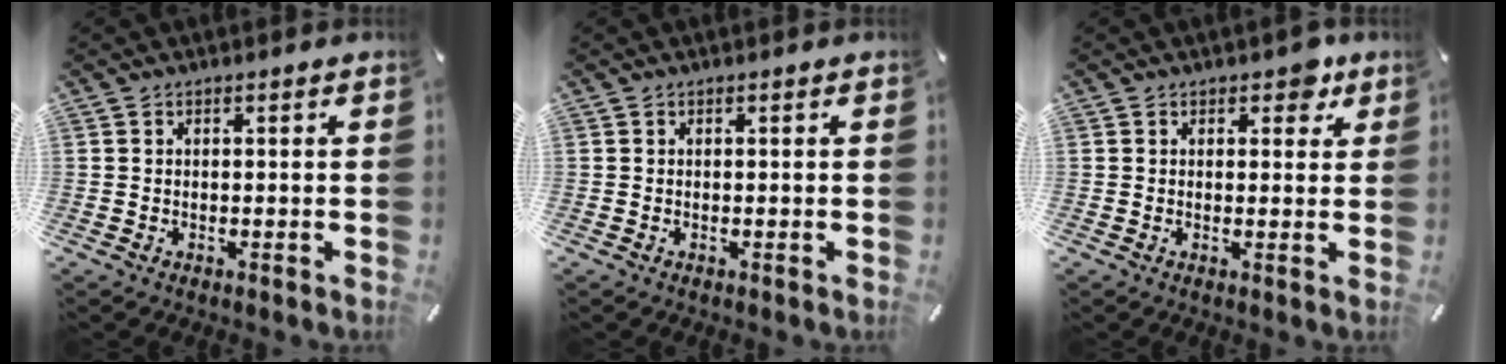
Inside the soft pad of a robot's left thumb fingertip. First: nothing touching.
{"total": 0.0}
{"total": 4.2, "force": [2.4, 2.5, 2.4], "torque": [-0.014, -0.004, 0.034]}